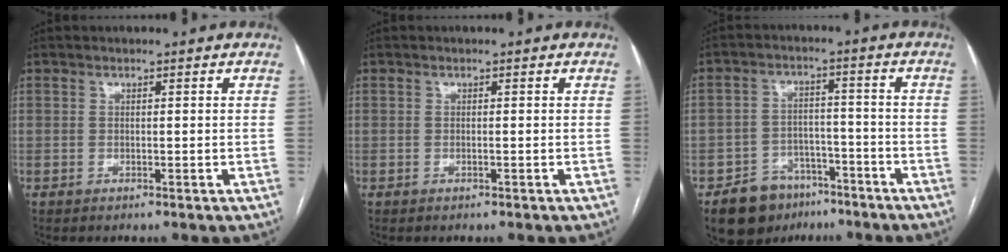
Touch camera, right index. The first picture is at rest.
{"total": 0.0}
{"total": 9.0, "force": [-6.2, 5.9, 2.7], "torque": [-0.042, 0.014, -0.093]}